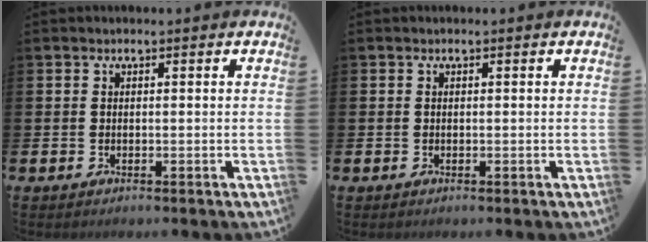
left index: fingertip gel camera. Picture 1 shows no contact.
{"total": 0.0}